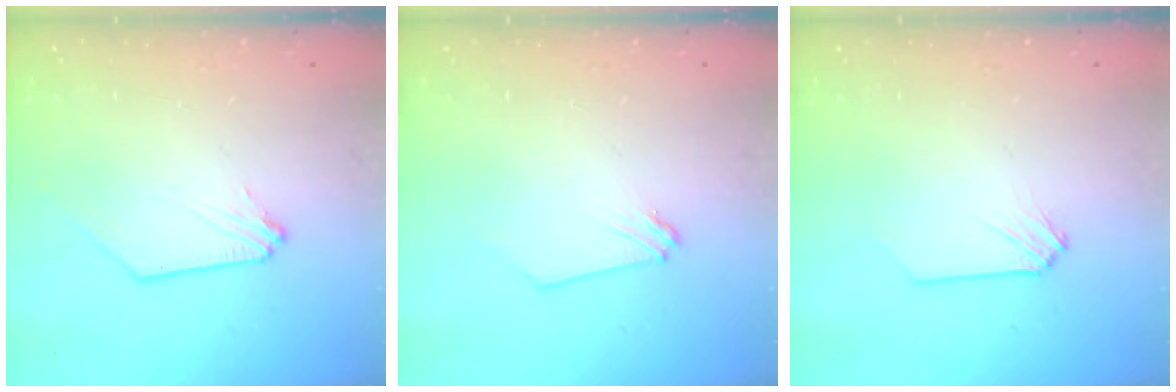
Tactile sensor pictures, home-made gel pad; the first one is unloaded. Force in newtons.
{"total": 0.0}
{"total": 0.0}